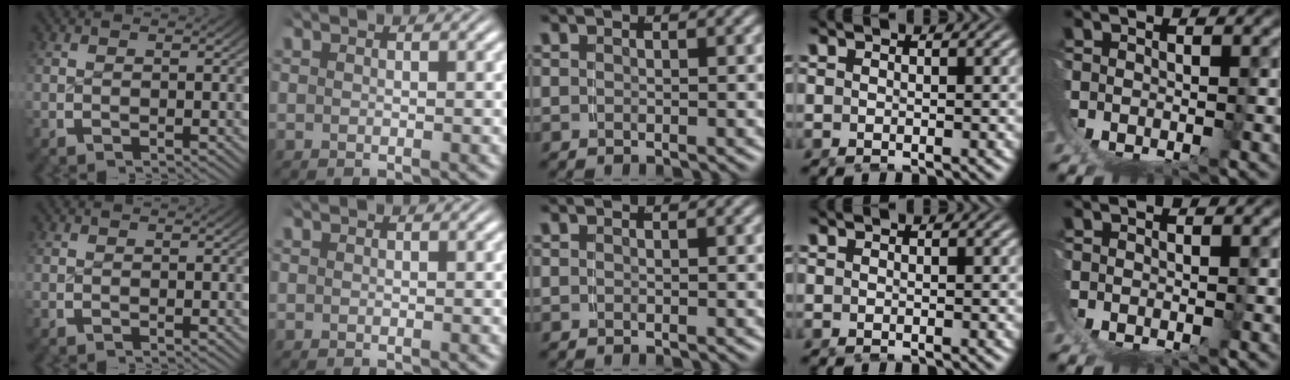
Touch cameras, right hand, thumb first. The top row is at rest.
{}